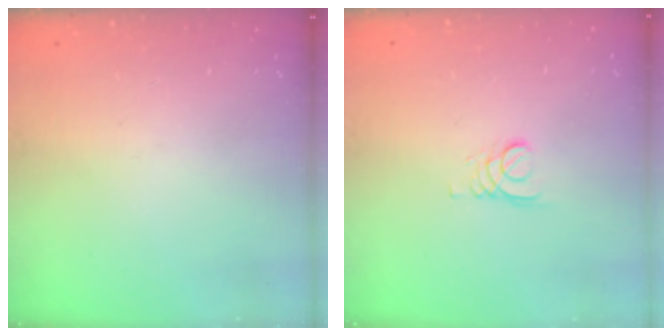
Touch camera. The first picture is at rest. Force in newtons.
{"total": 2.4, "press": 2.4, "slide": 0.2}